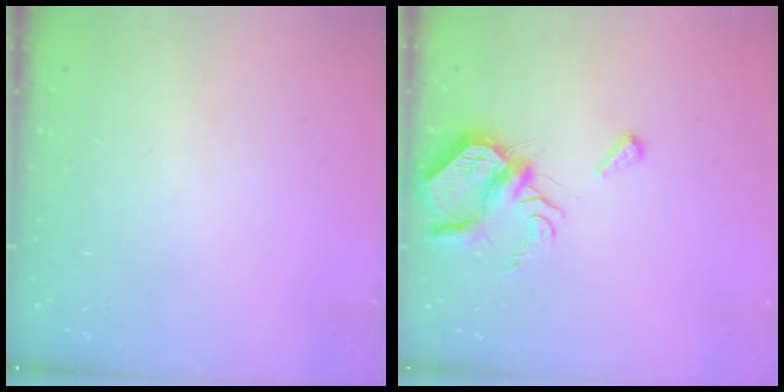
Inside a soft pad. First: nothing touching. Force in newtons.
{"total": 7.7, "press": 7.6, "slide": 0.3}